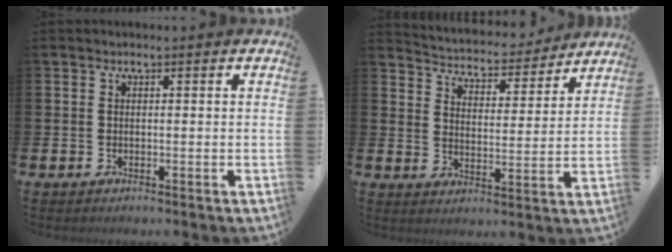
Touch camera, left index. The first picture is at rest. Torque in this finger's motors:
{"motor_torque": [1.00, -1.14, 0.35, 0.06]}